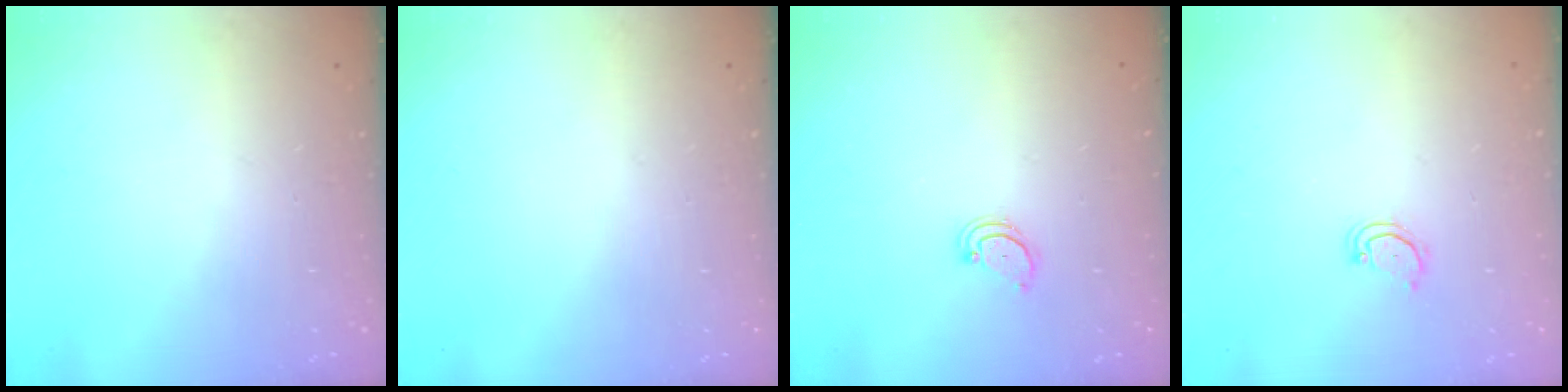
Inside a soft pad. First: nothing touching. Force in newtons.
{"total": 0.0}
{"total": 2.2, "press": 2.2, "slide": 0.3}
{"total": 3.3, "press": 3.3, "slide": 0.3}